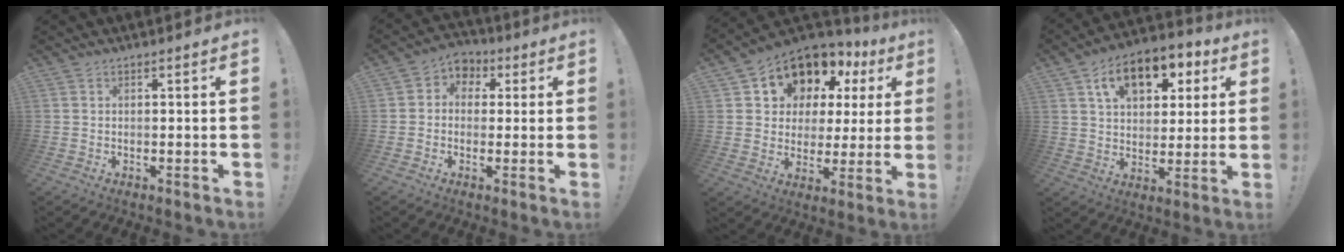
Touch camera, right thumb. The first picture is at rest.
{"total": 5.2, "force": [-0.4, 4.9, 1.9], "torque": [-0.028, 0.009, -0.001]}
{"total": 11.3, "force": [7.6, 7.4, 3.9], "torque": [-0.068, -0.067, 0.146]}
{"total": 14.2, "force": [6.8, 9.1, 8.6], "torque": [-0.131, -0.023, 0.121]}